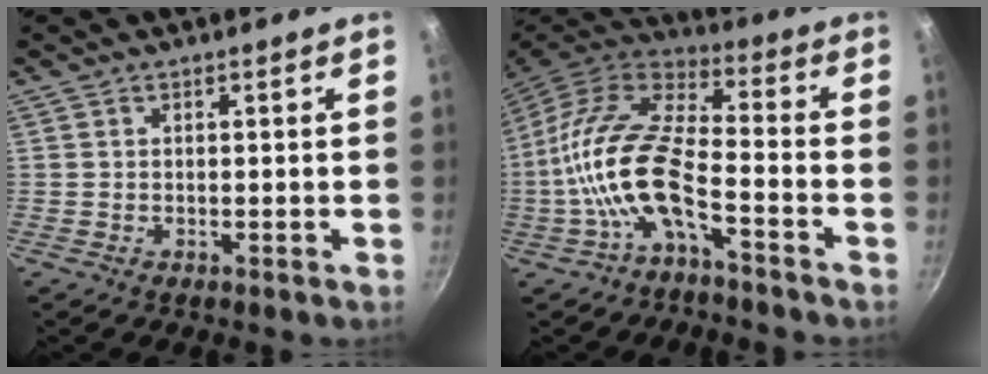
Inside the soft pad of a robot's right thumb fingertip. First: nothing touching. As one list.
[{"total": 15.3, "force": [-5.4, 5.8, 13.1], "torque": [-0.277, 0.066, -0.107]}]